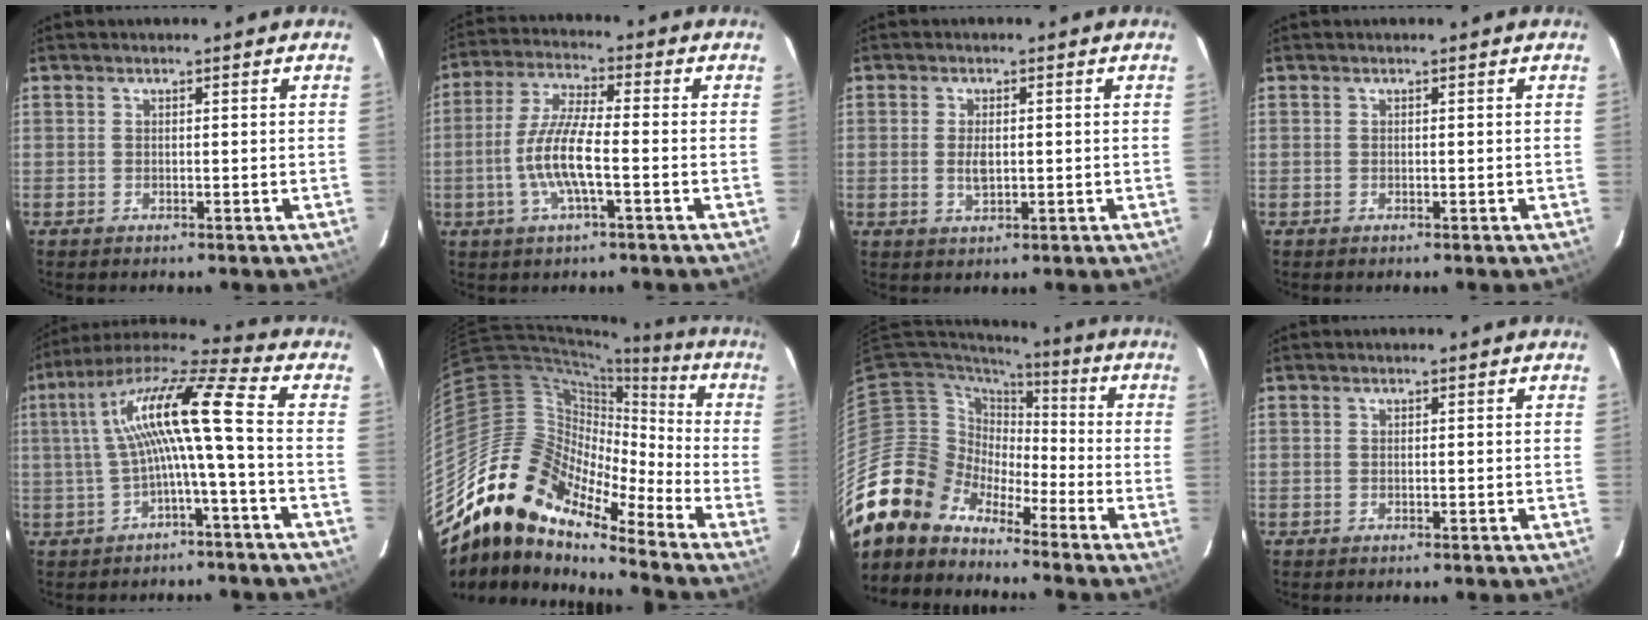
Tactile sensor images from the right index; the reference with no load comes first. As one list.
[{"total": 9.8, "force": [-2.6, 1.7, 9.2], "torque": [-0.193, 0.000, -0.052]}, {"total": 3.2, "force": [-0.1, 1.6, 2.8], "torque": [-0.052, -0.003, 0.000]}, {"total": 0.0}, {"total": 12.6, "force": [-0.9, 0.2, 12.6], "torque": [-0.246, 0.021, -0.014]}, {"total": 16.2, "force": [-12.8, 5.8, 8.1], "torque": [-0.119, -0.003, -0.259]}, {"total": 13.2, "force": [-11.2, 6.9, 1.1], "torque": [-0.036, 0.027, -0.222]}, {"total": 0.0}]